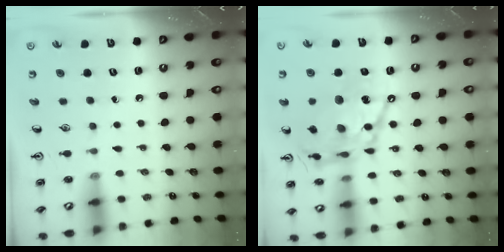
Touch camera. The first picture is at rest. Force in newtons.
{"total": 19.2, "press": 19.1, "slide": 1.6}